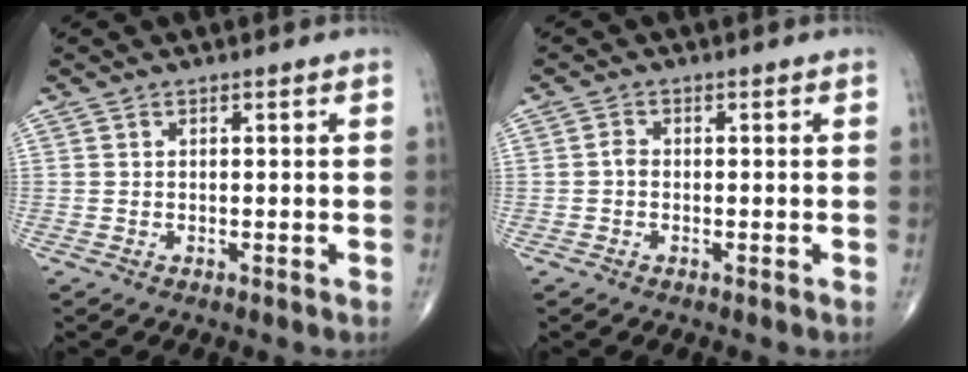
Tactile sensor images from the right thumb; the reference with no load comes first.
{"total": 1.3, "force": [-0.3, 0.9, 0.8], "torque": [-0.011, 0.003, -0.009]}